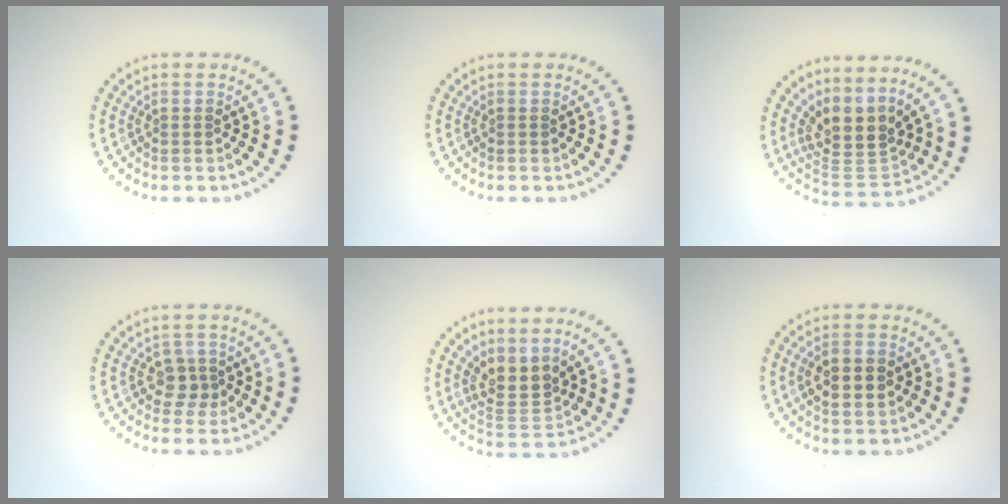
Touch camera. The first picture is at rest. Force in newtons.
{"total": 0.0}
{"total": 4.2, "press": 3.1, "slide": 2.8}
{"total": 1.6, "press": 1.4, "slide": 0.8}
{"total": 3.0, "press": 2.3, "slide": 1.9}
{"total": 3.0, "press": 3.0, "slide": 0.3}